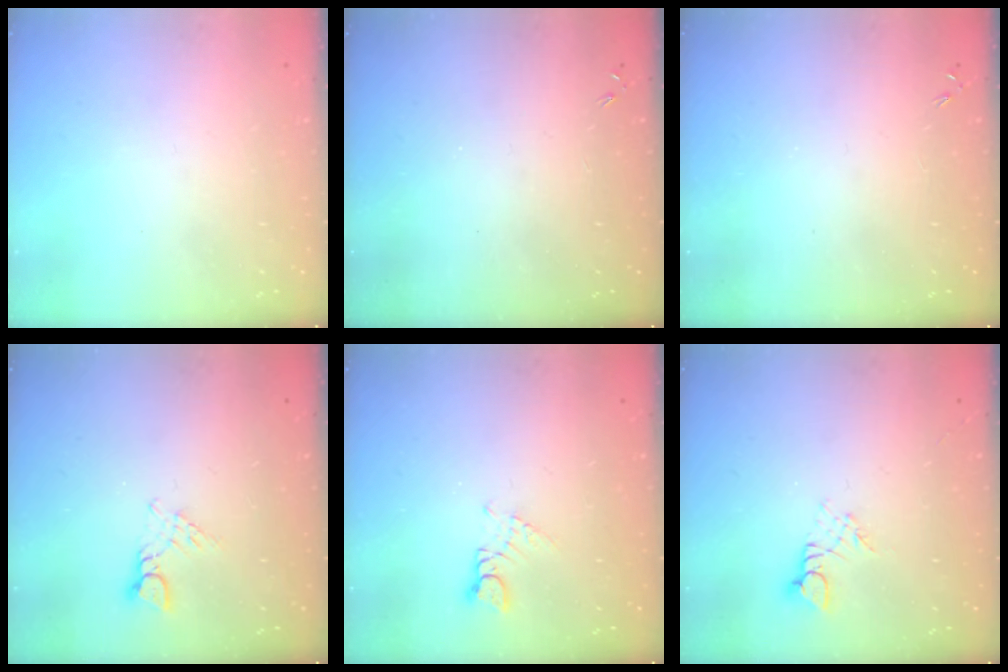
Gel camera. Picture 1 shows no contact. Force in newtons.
{"total": 0.0}
{"total": 0.0}
{"total": 3.0, "press": 3.0, "slide": 0.4}
{"total": 1.6, "press": 1.6, "slide": 0.2}
{"total": 2.3, "press": 2.3, "slide": 0.2}